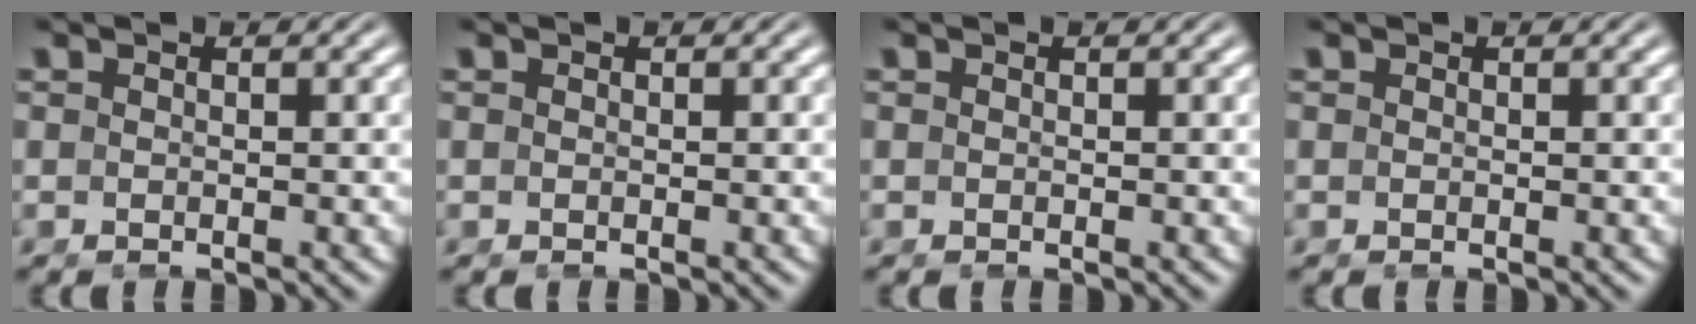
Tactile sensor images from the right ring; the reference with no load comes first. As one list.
[{"total": 0.0}, {"total": 0.0}, {"total": 0.0}]